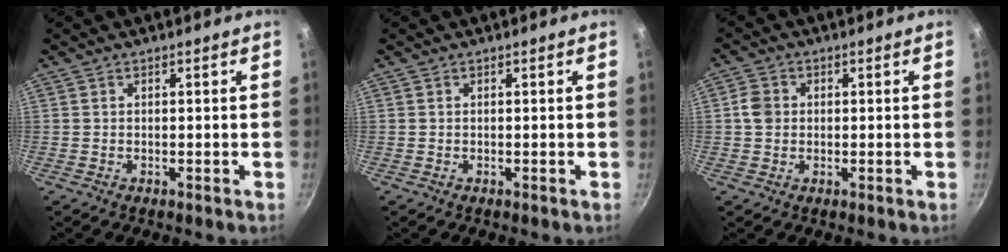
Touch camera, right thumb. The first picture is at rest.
{"total": 0.0}
{"total": 3.6, "force": [0.2, 3.1, 1.8], "torque": [-0.023, 0.007, -0.005]}